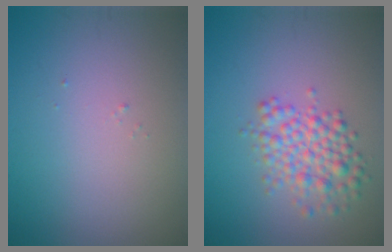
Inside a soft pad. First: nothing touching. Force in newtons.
{"total": 3.8, "press": 3.8, "slide": 0.1}